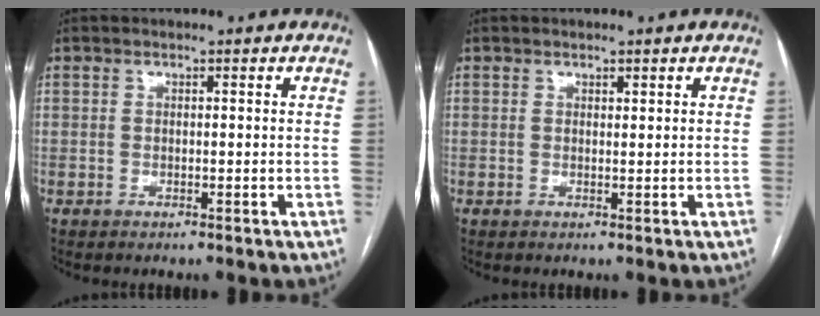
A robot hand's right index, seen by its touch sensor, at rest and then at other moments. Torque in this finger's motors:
{"motor_torque": [0.00, 0.01, -0.03, -0.01]}